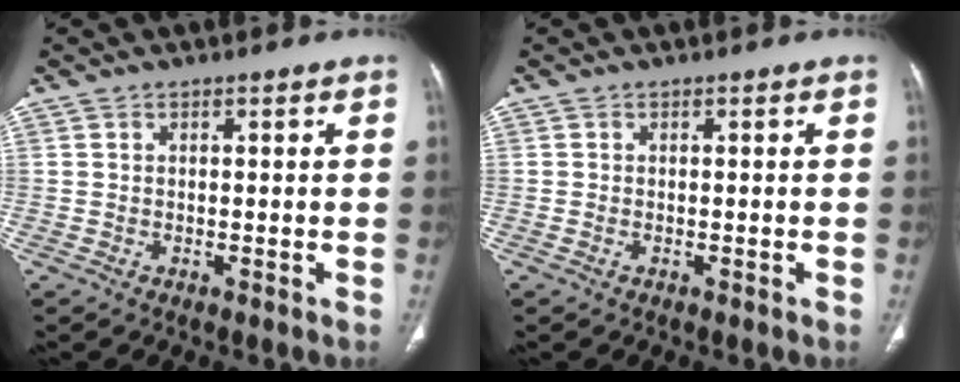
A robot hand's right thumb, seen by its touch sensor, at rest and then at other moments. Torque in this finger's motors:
{"motor_torque": [0.24, -0.01, -0.56, 0.14, 0.02]}